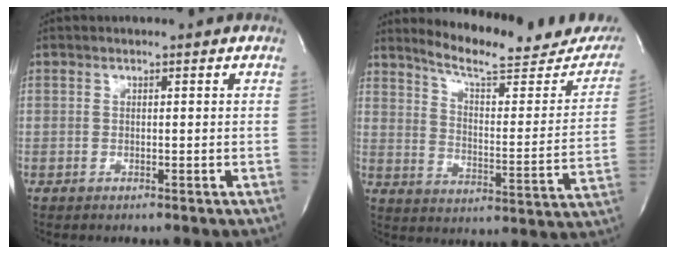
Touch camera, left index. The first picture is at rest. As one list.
[{"total": 19.3, "force": [17.3, 3.6, 7.8], "torque": [-0.102, -0.046, 0.223]}]